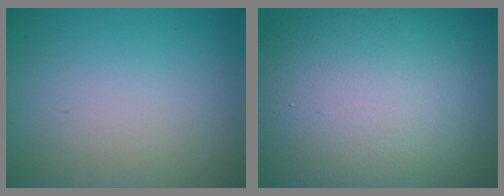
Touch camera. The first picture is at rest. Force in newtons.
{"total": 17.5, "press": 17.5, "slide": 1.4}